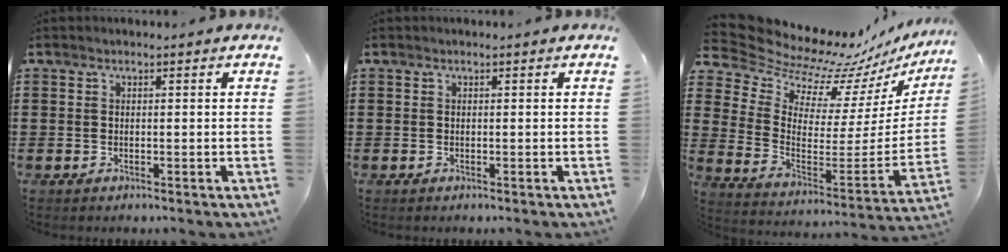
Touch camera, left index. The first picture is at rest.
{"total": 0.0}
{"total": 8.5, "force": [8.0, 2.8, 1.1], "torque": [-0.066, -0.078, 0.137]}